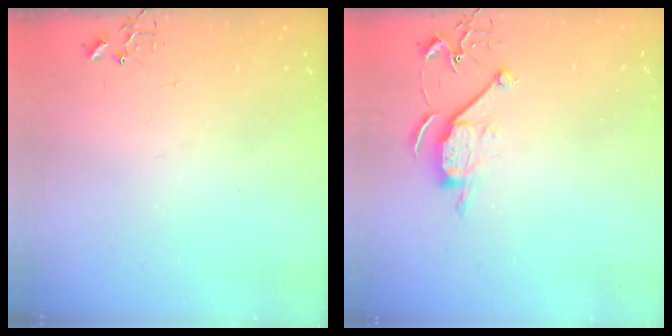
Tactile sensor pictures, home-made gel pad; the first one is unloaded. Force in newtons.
{"total": 9.1, "press": 9.1, "slide": 0.5}